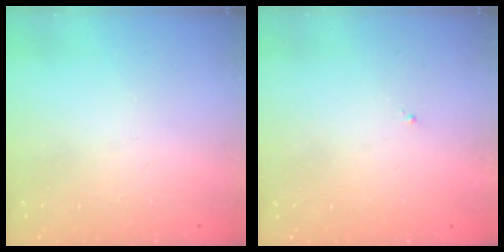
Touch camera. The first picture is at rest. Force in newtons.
{"total": 0.8, "press": 0.7, "slide": 0.3}